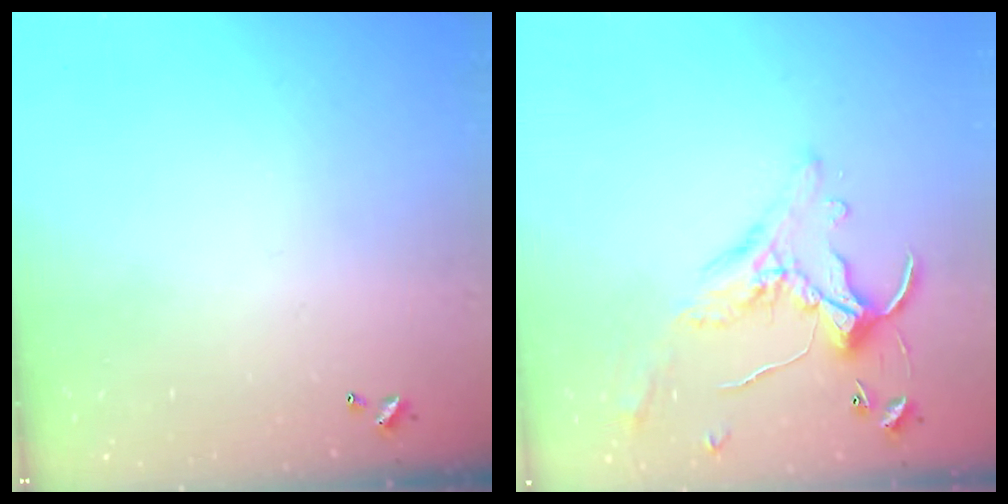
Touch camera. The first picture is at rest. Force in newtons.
{"total": 0.9, "press": 0.1, "slide": 0.9}